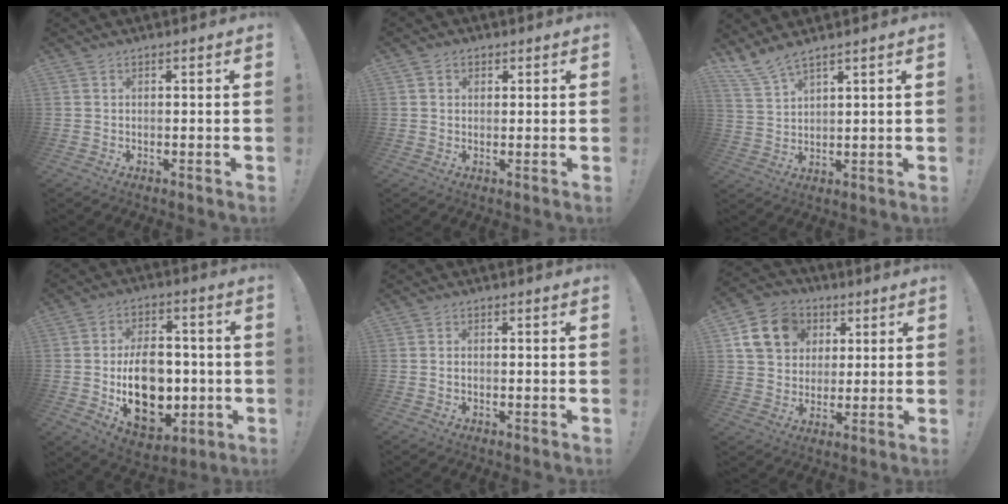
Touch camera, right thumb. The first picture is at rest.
{"total": 1.8, "force": [0.5, 1.6, 0.7], "torque": [-0.005, -0.002, 0.007]}
{"total": 6.1, "force": [5.3, 0.9, 2.8], "torque": [-0.073, -0.024, 0.103]}
{"total": 18.9, "force": [-2.4, 13.5, 13.0], "torque": [-0.183, 0.003, -0.027]}
{"total": 0.7, "force": [-0.4, 0.5, 0.4], "torque": [-0.012, 0.003, -0.007]}
{"total": 14.0, "force": [5.3, 11.4, 6.1], "torque": [-0.090, -0.014, 0.111]}